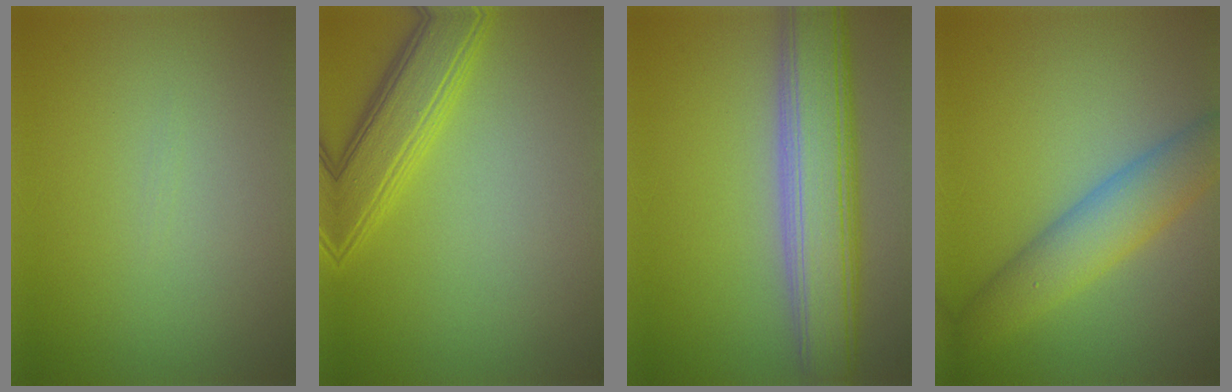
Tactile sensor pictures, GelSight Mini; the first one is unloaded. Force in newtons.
{"total": 4.7, "press": 4.7, "slide": 0.1}
{"total": 8.0, "press": 7.9, "slide": 0.5}
{"total": 5.1, "press": 5.1, "slide": 0.2}